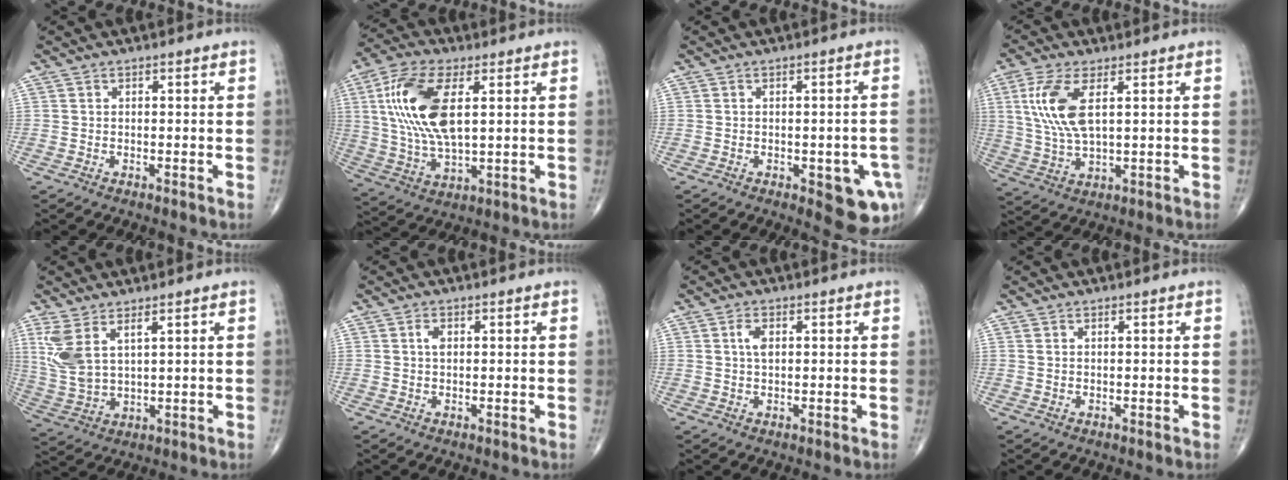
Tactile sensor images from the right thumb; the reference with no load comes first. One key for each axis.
{"total": 15.3, "fx": 3.2, "fy": 7.2, "fz": 13.1, "tx": -0.270, "ty": 0.001, "tz": 0.061}
{"total": 9.2, "fx": -3.2, "fy": 3.7, "fz": 7.8, "tx": -0.063, "ty": 0.005, "tz": -0.031}
{"total": 10.4, "fx": 3.0, "fy": 4.2, "fz": 9.0, "tx": -0.208, "ty": -0.006, "tz": 0.064}
{"total": 8.4, "fx": 4.0, "fy": 3.4, "fz": 6.5, "tx": -0.150, "ty": -0.018, "tz": 0.094}
{"total": 1.7, "fx": 0.5, "fy": 1.0, "fz": 1.3, "tx": -0.024, "ty": 0.002, "tz": 0.008}
{"total": 2.7, "fx": 0.7, "fy": 1.4, "fz": 2.2, "tx": -0.041, "ty": 0.001, "tz": 0.013}
{"total": 0.6, "fx": 0.4, "fy": 0.1, "fz": 0.4, "tx": -0.011, "ty": 0.005, "tz": 0.010}